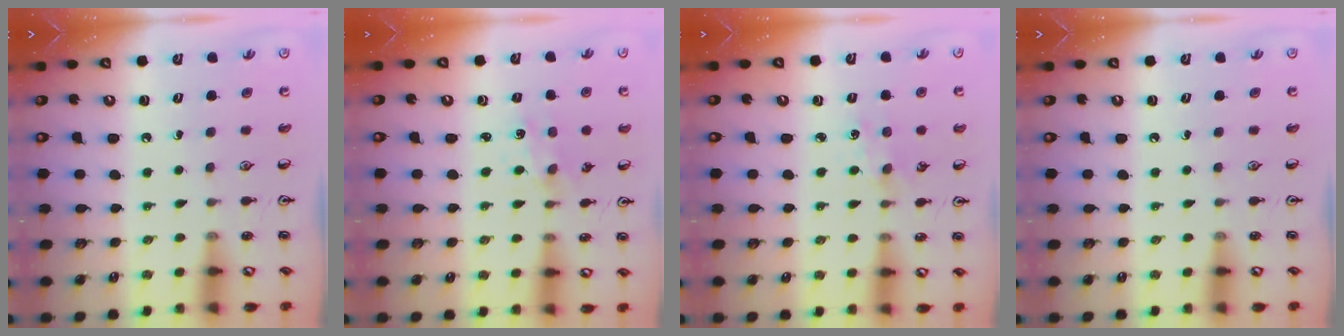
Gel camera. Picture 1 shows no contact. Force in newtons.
{"total": 1.2, "press": 1.2, "slide": 0.3}
{"total": 2.9, "press": 2.9, "slide": 0.4}
{"total": 0.0}